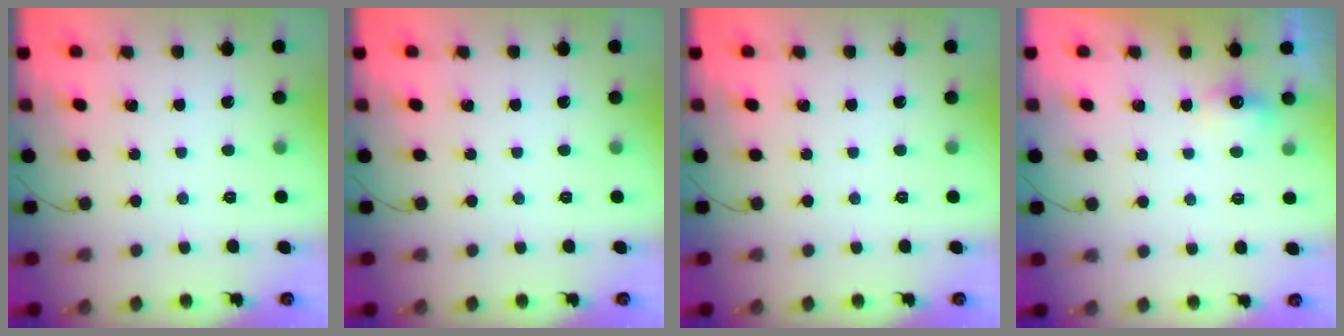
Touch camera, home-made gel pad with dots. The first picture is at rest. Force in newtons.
{"total": 0.0}
{"total": 0.0}
{"total": 6.4, "press": 5.8, "slide": 2.6}